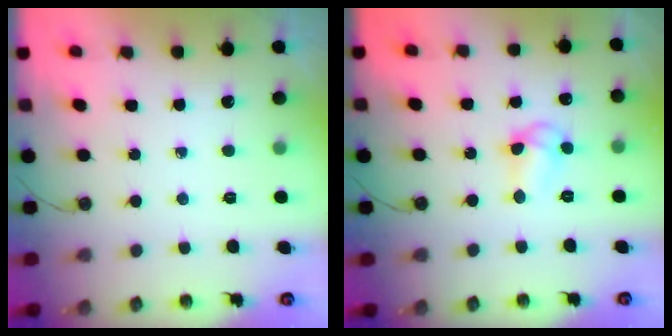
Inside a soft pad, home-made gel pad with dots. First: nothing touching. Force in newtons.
{"total": 7.0, "press": 7.0, "slide": 0.6}